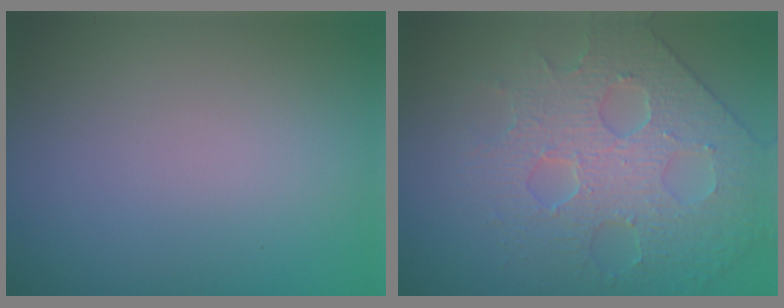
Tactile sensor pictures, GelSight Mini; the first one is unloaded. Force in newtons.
{"total": 4.6, "press": 4.4, "slide": 1.1}